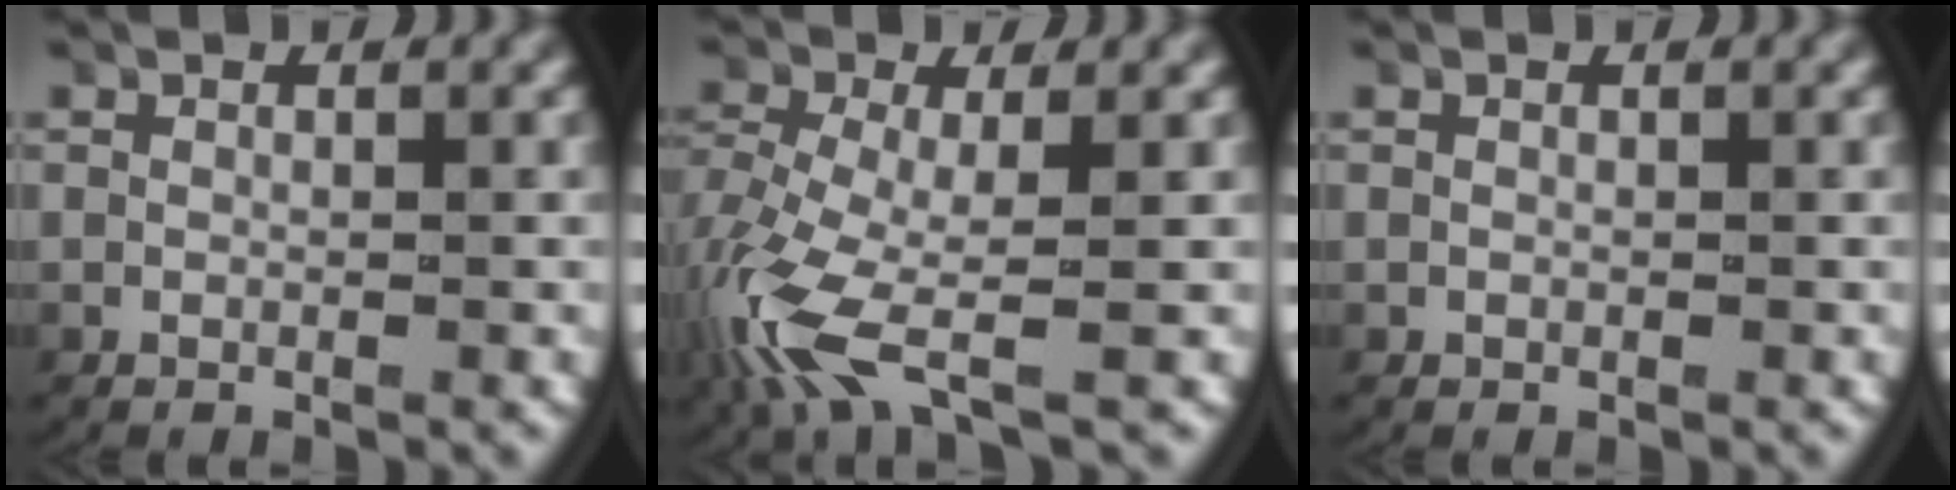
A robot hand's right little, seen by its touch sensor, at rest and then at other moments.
{"total": 4.8, "force": [-1.6, 2.2, 4.0], "torque": [-0.120, -0.039, -0.011]}
{"total": 0.0}